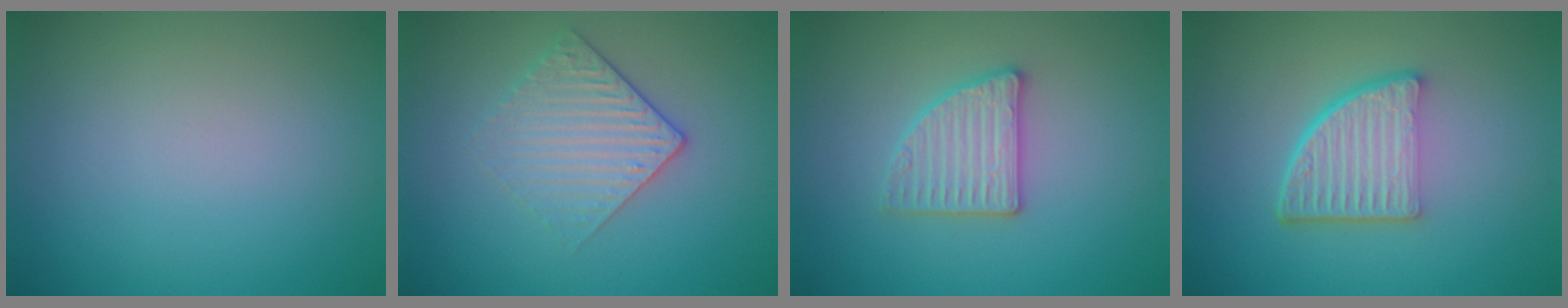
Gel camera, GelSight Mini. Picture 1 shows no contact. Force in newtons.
{"total": 2.9, "press": 2.6, "slide": 1.4}
{"total": 2.8, "press": 2.8, "slide": 0.4}
{"total": 5.5, "press": 3.8, "slide": 3.9}